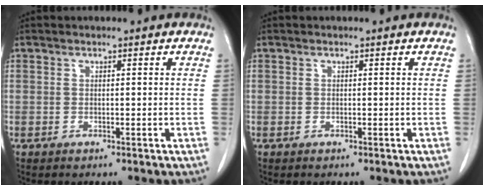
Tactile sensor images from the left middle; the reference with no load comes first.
{"total": 0.0}